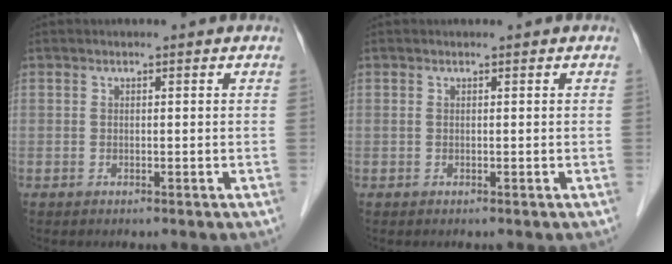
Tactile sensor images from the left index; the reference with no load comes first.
{"total": 0.0}